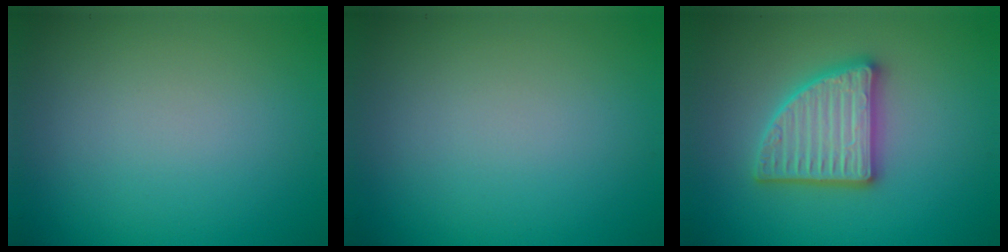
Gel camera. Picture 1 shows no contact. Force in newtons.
{"total": 0.0}
{"total": 4.9, "press": 4.8, "slide": 0.7}